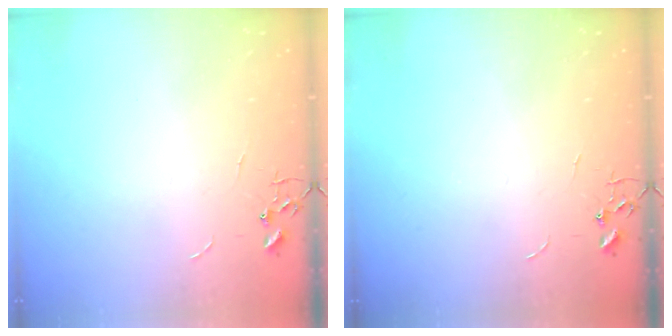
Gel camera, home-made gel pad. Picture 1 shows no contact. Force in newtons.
{"total": 0.0}